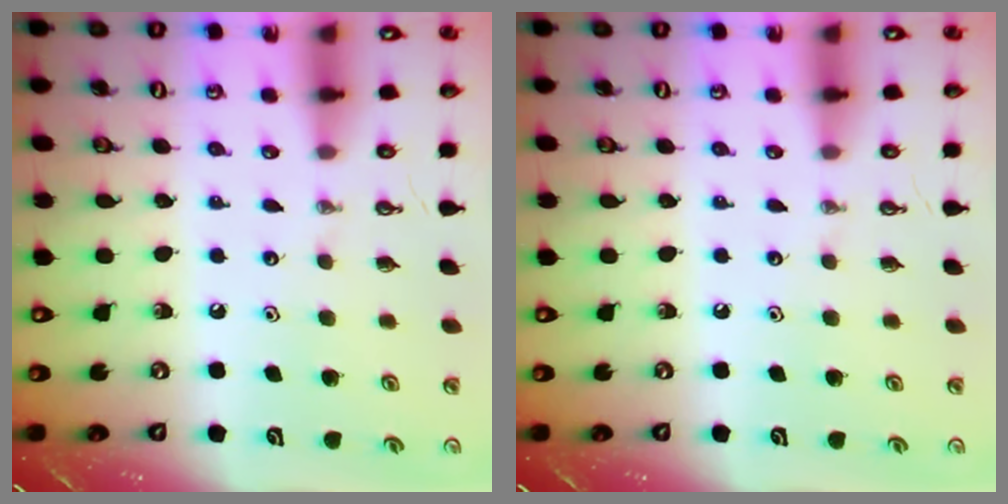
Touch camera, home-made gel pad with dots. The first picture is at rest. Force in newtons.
{"total": 0.0}